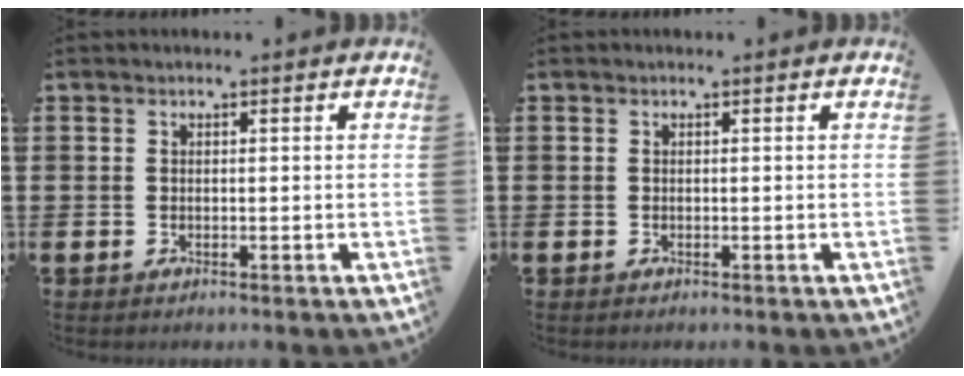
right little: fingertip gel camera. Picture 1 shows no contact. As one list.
[{"total": 0.0}]